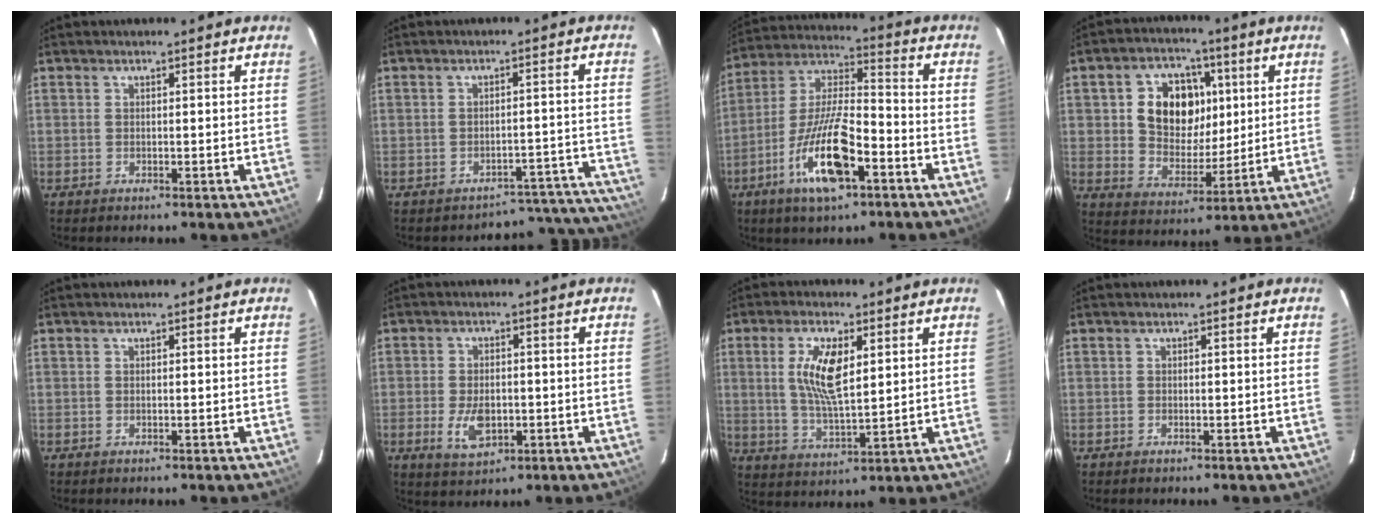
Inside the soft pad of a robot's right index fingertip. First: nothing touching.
{"total": 13.7, "force": [-13.2, 3.6, 0.4], "torque": [0.031, 0.059, -0.154]}
{"total": 15.7, "force": [-7.5, 4.7, 12.9], "torque": [-0.269, -0.011, -0.142]}
{"total": 13.2, "force": [3.2, 10.0, 8.0], "torque": [-0.164, 0.022, 0.065]}
{"total": 0.0}
{"total": 6.6, "force": [-1.9, 4.0, 5.0], "torque": [-0.102, -0.009, -0.025]}
{"total": 9.6, "force": [2.7, 3.4, 8.6], "torque": [-0.167, 0.002, 0.054]}
{"total": 0.0}